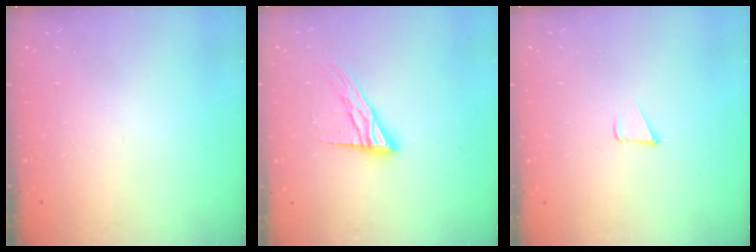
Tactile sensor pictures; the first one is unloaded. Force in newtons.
{"total": 13.1, "press": 13.1, "slide": 1.0}
{"total": 1.8, "press": 1.7, "slide": 0.1}